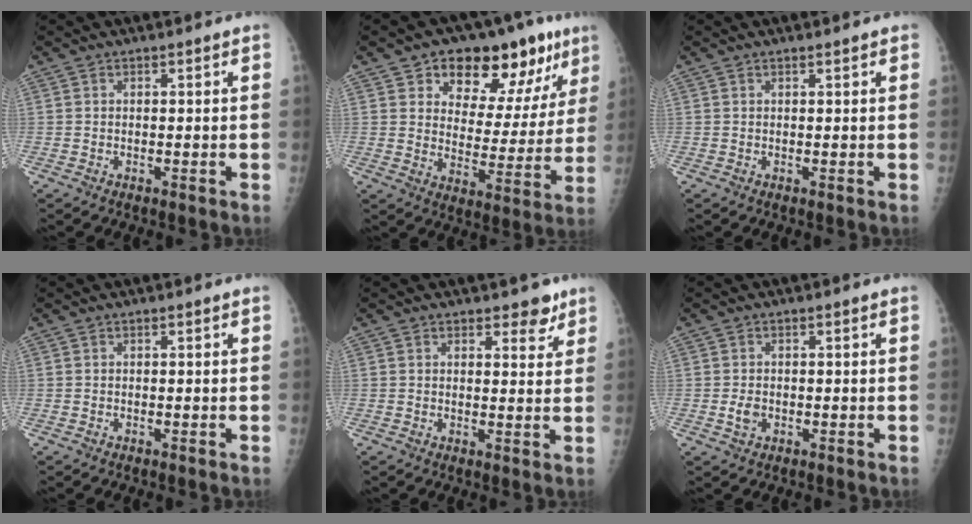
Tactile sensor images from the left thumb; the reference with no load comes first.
{"total": 18.7, "force": [11.0, 9.8, 11.5], "torque": [-0.095, -0.038, 0.159]}
{"total": 0.7, "force": [0.5, 0.2, 0.4], "torque": [-0.005, -0.002, 0.007]}
{"total": 0.0}
{"total": 3.8, "force": [2.8, 2.0, 1.6], "torque": [0.005, -0.016, 0.035]}
{"total": 2.2, "force": [-0.4, 1.6, 1.4], "torque": [-0.023, 0.000, -0.007]}